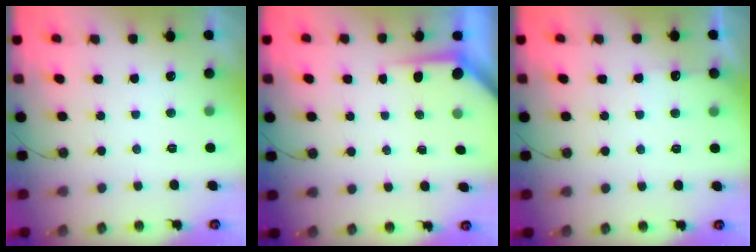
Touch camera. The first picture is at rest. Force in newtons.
{"total": 3.6, "press": 3.6, "slide": 0.3}
{"total": 5.7, "press": 5.6, "slide": 0.6}